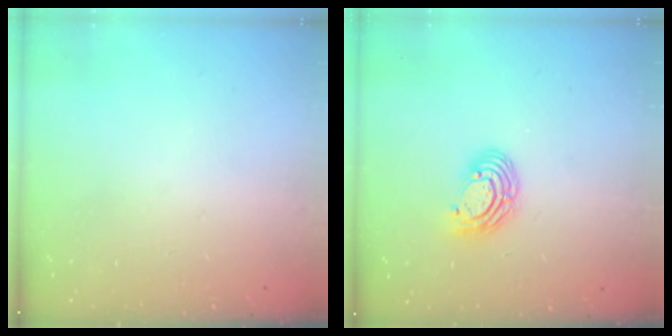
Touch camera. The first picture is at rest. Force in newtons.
{"total": 7.9, "press": 7.8, "slide": 1.2}